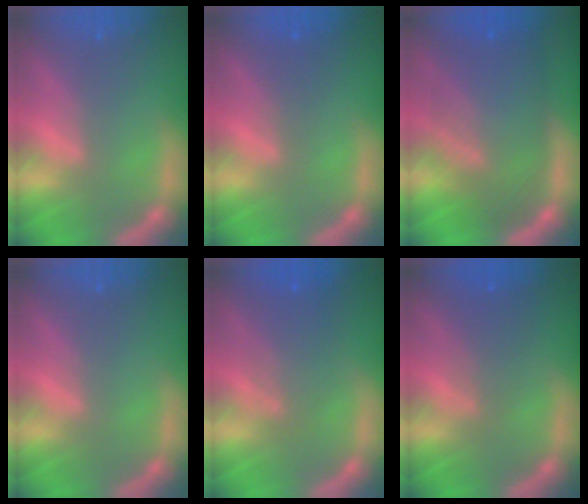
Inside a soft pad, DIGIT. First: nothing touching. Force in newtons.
{"total": 1.5}
{"total": 10.0}
{"total": 0.0}
{"total": 4.1}
{"total": 3.0}